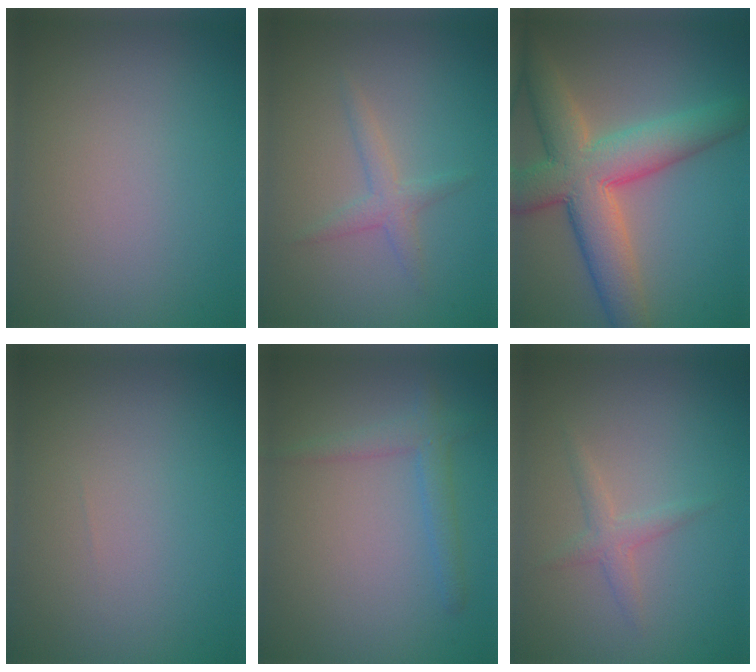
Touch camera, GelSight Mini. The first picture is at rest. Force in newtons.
{"total": 1.8, "press": 1.8, "slide": 0.1}
{"total": 9.0, "press": 9.0, "slide": 0.5}
{"total": 0.0}
{"total": 2.2, "press": 2.2, "slide": 0.0}
{"total": 1.6, "press": 1.6, "slide": 0.0}